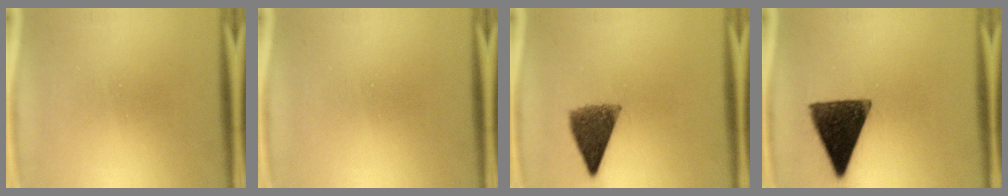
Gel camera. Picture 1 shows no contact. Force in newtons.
{"total": 0.0}
{"total": 7.4}
{"total": 13.7}